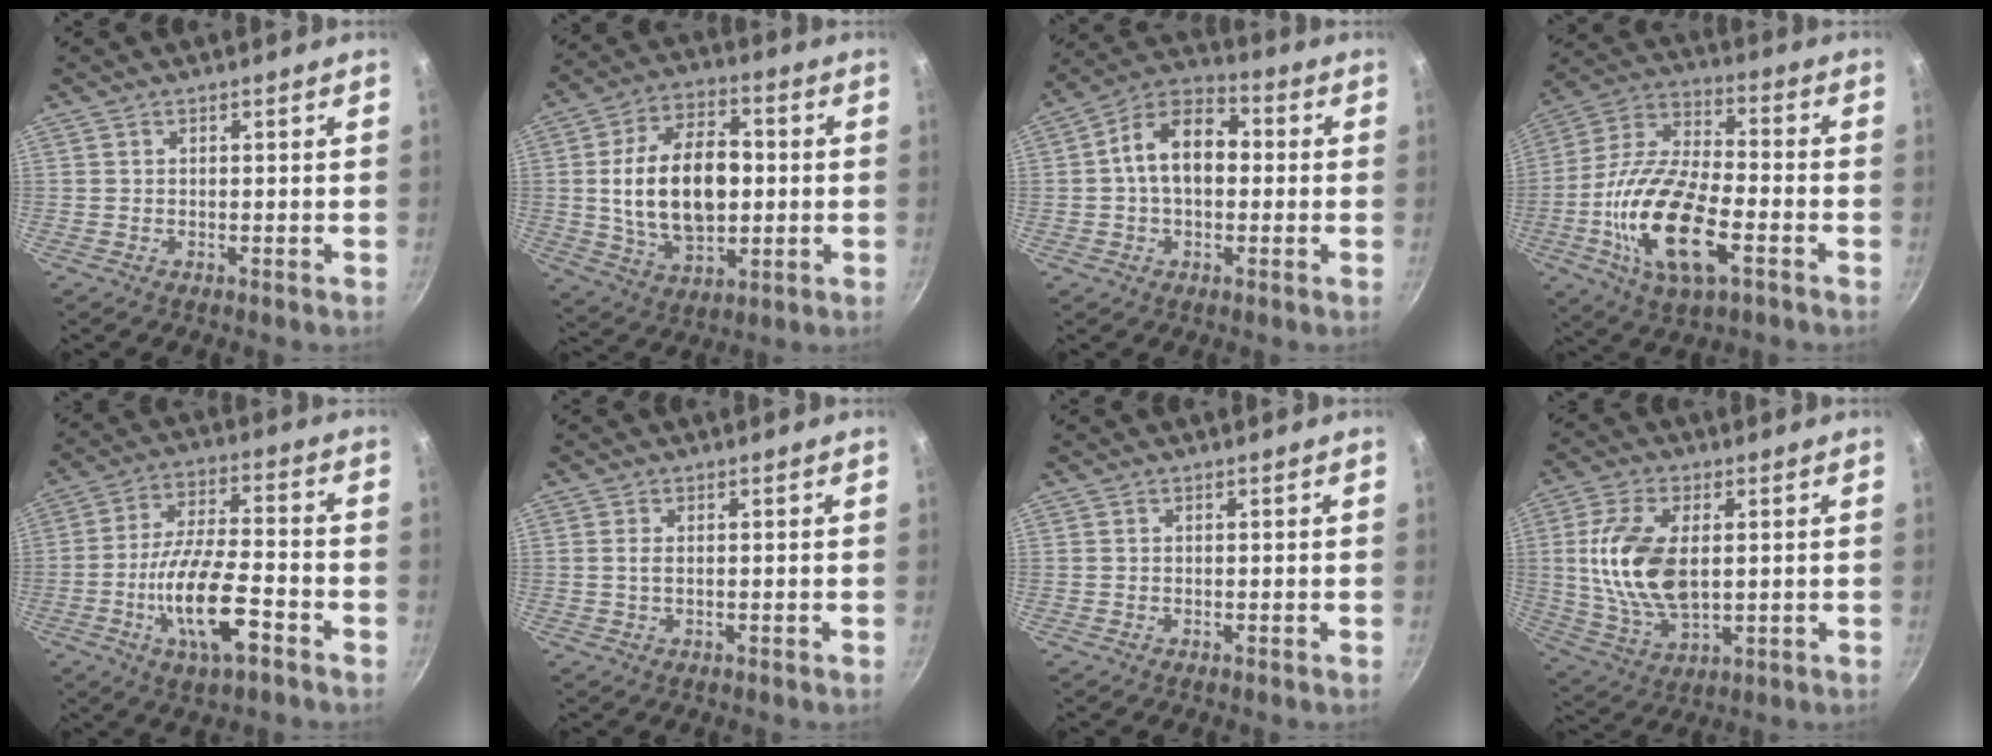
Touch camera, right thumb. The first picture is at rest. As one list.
[{"total": 18.6, "force": [0.3, 11.4, 14.7], "torque": [-0.227, 0.015, 0.008]}, {"total": 12.8, "force": [0.7, 8.4, 9.7], "torque": [-0.126, 0.036, -0.009]}, {"total": 20.8, "force": [-6.3, 9.6, 17.4], "torque": [-0.328, 0.022, -0.125]}, {"total": 14.5, "force": [-5.9, 5.0, 12.3], "torque": [-0.218, 0.028, -0.111]}, {"total": 1.4, "force": [0.1, 0.6, 1.2], "torque": [-0.024, 0.000, 0.001]}, {"total": 0.0}, {"total": 15.1, "force": [1.7, 8.3, 12.4], "torque": [-0.234, -0.007, 0.038]}]